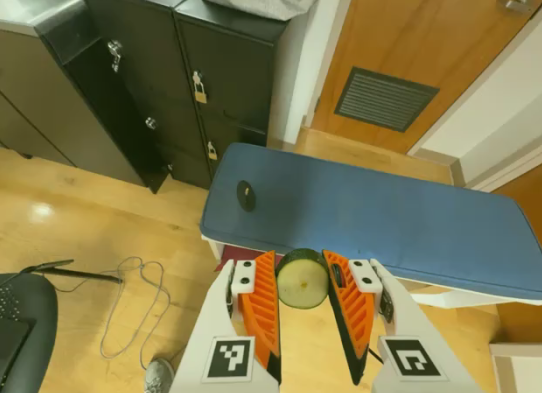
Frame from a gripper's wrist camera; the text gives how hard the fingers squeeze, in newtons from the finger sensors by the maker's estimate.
{"total": 10.0, "left": 10.0, "right": 10.1}